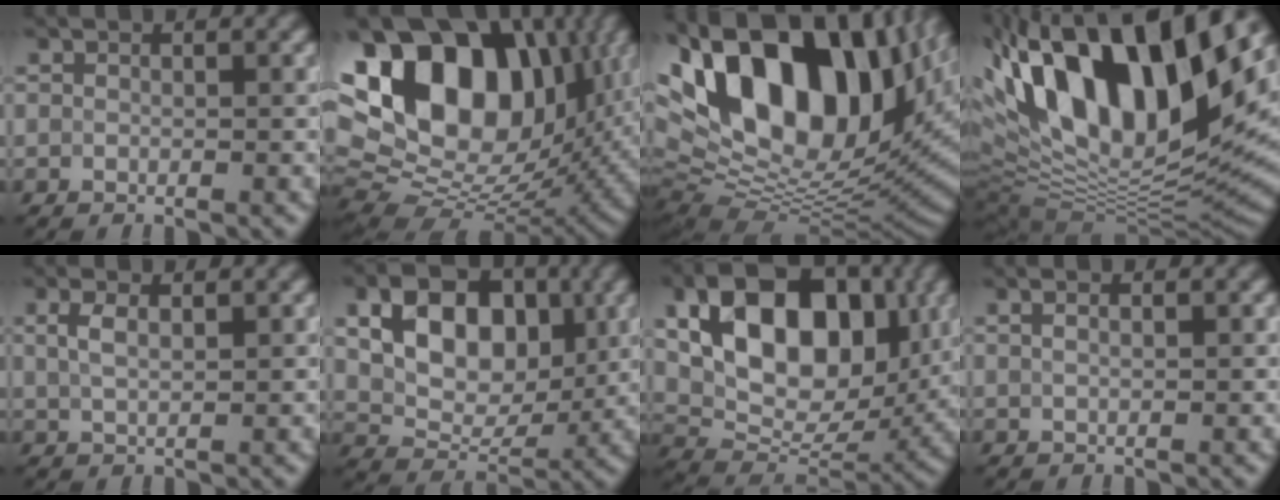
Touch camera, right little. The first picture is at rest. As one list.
[{"total": 20.9, "force": [7.8, 13.5, 13.9], "torque": [-0.252, 0.043, 0.150]}, {"total": 20.7, "force": [7.6, 11.1, 15.7], "torque": [-0.297, 0.044, 0.141]}, {"total": 19.0, "force": [8.4, 7.3, 15.4], "torque": [-0.283, 0.042, 0.146]}, {"total": 2.0, "force": [1.1, 0.6, 1.5], "torque": [-0.040, 0.009, 0.026]}, {"total": 8.8, "force": [2.7, 5.8, 6.0], "torque": [-0.111, 0.001, 0.046]}, {"total": 13.3, "force": [4.2, 8.4, 9.4], "torque": [-0.149, 0.001, 0.079]}, {"total": 0.9, "force": [0.7, 0.0, 0.7], "torque": [-0.018, 0.003, 0.015]}]